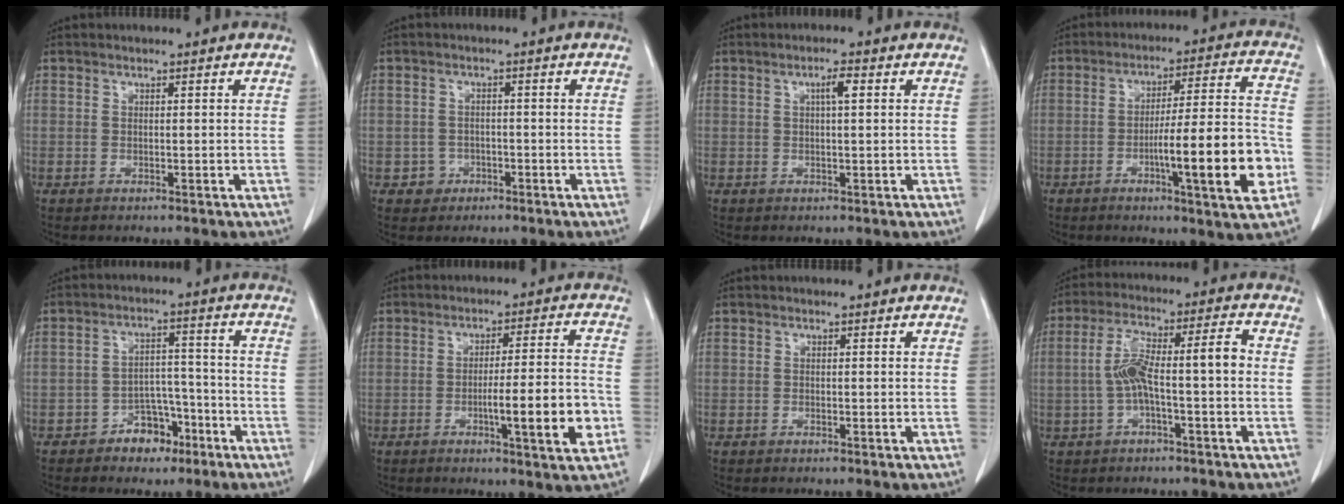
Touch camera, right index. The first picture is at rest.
{"total": 2.7, "force": [-1.2, 2.5, -0.1], "torque": [0.013, 0.014, -0.018]}
{"total": 2.4, "force": [0.7, 0.2, 2.2], "torque": [-0.040, 0.004, 0.012]}
{"total": 14.8, "force": [-4.4, 0.6, 14.1], "torque": [-0.215, 0.000, -0.067]}
{"total": 6.0, "force": [-3.8, 3.8, 2.6], "torque": [-0.037, 0.020, -0.057]}
{"total": 10.1, "force": [-3.1, 0.2, 9.6], "torque": [-0.143, -0.004, -0.047]}
{"total": 0.0}
{"total": 8.8, "force": [-1.0, 1.4, 8.6], "torque": [-0.163, 0.038, -0.018]}